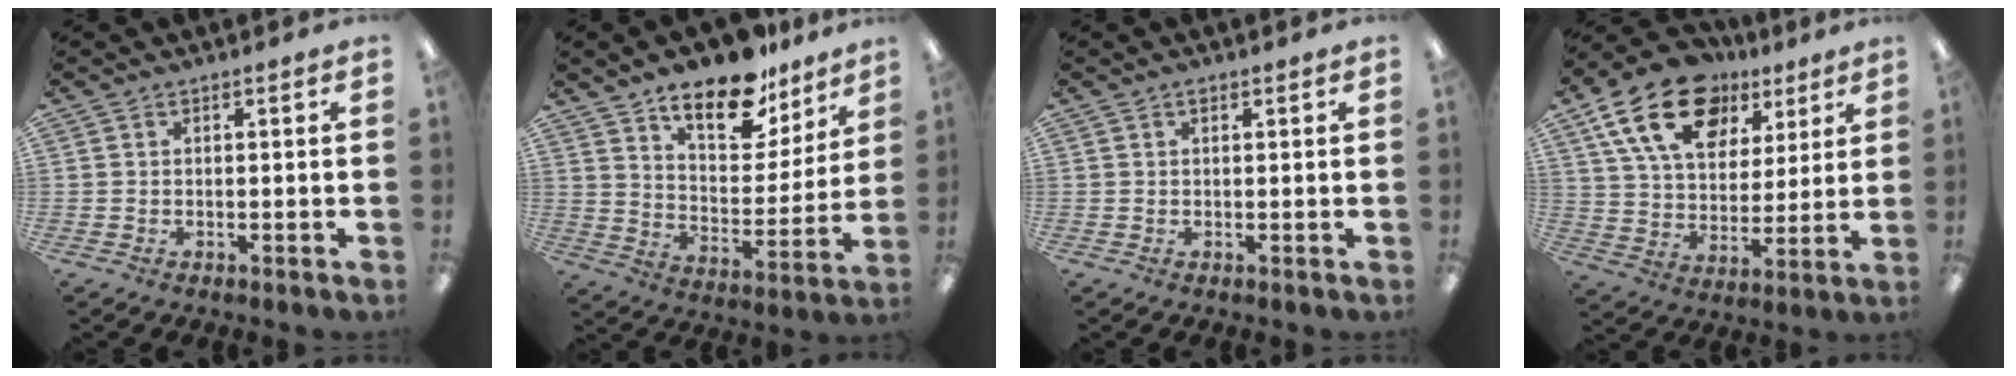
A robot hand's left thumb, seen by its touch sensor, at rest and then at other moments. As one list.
[{"total": 16.0, "force": [12.3, 6.9, 7.6], "torque": [-0.120, -0.083, 0.216]}, {"total": 0.9, "force": [0.6, 0.4, 0.5], "torque": [-0.012, 0.003, 0.010]}, {"total": 19.9, "force": [10.8, 12.6, 10.9], "torque": [-0.186, -0.038, 0.198]}]